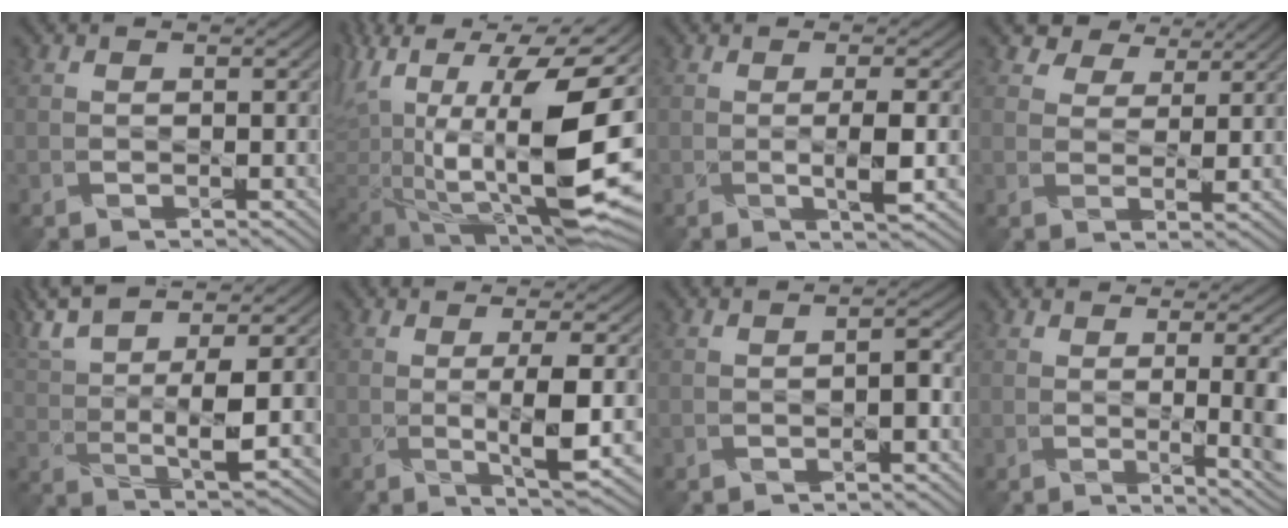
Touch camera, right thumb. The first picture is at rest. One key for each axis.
{"total": 18.4, "fx": 1.9, "fy": 8.1, "fz": 16.4, "tx": -0.296, "ty": -0.012, "tz": 0.034}
{"total": 3.7, "fx": -0.3, "fy": 0.1, "fz": 3.6, "tx": -0.062, "ty": 0.003, "tz": 0.001}
{"total": 5.2, "fx": 4.5, "fy": 2.3, "fz": 1.5, "tx": -0.032, "ty": 0.009, "tz": 0.077}
{"total": 12.9, "fx": 6.3, "fy": 2.5, "fz": 11.0, "tx": -0.243, "ty": 0.018, "tz": 0.132}
{"total": 5.4, "fx": -0.1, "fy": 0.1, "fz": 5.4, "tx": -0.092, "ty": 0.003, "tz": 0.007}
{"total": 1.9, "fx": -1.0, "fy": 0.3, "fz": 1.6, "tx": -0.021, "ty": 0.012, "tz": -0.017}
{"total": 7.6, "fx": 0.2, "fy": 1.8, "fz": 7.4, "tx": -0.066, "ty": 0.015, "tz": 0.009}